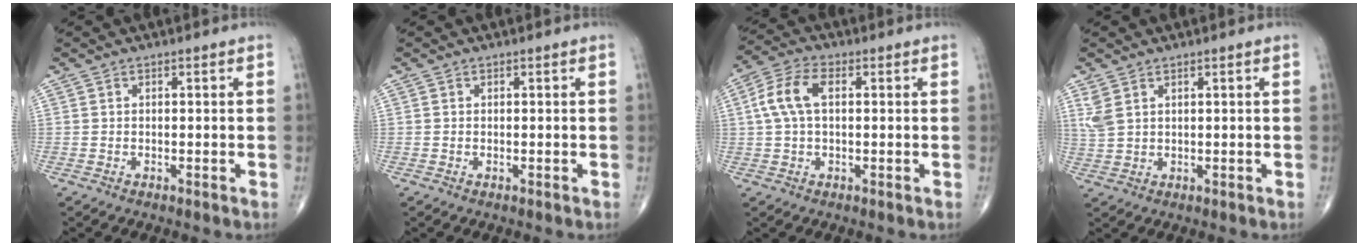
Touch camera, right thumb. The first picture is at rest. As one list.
[{"total": 0.0}, {"total": 7.7, "force": [1.3, 4.3, 6.3], "torque": [-0.141, 0.023, 0.022]}, {"total": 3.1, "force": [1.7, 1.6, 2.1], "torque": [-0.049, 0.001, 0.047]}]